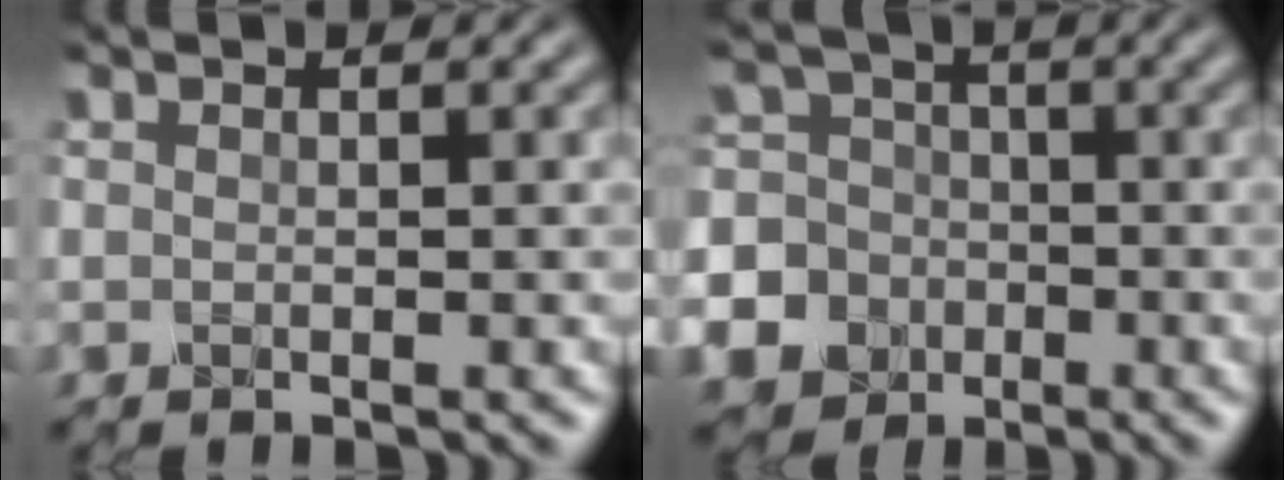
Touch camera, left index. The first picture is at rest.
{"total": 16.2, "force": [-6.8, 14.4, 2.9], "torque": [-0.114, -0.039, -0.144]}